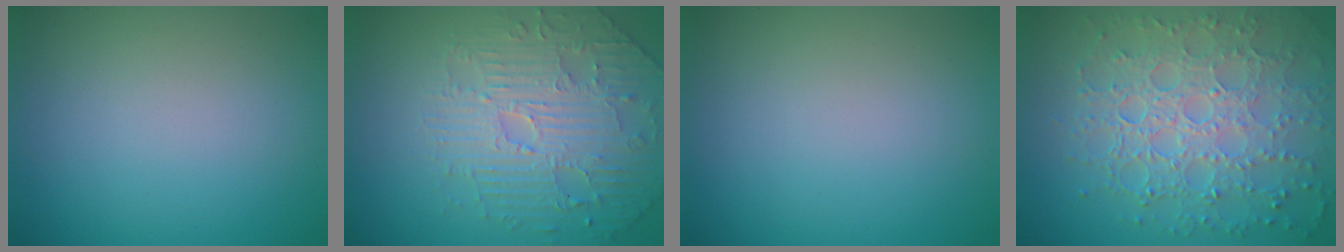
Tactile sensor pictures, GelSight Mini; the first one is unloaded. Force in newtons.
{"total": 4.5, "press": 4.5, "slide": 0.4}
{"total": 0.0}
{"total": 8.0, "press": 5.6, "slide": 5.6}